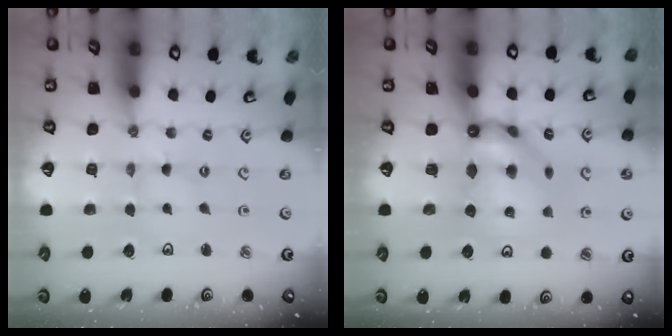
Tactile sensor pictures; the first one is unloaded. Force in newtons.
{"total": 10.4, "press": 10.4, "slide": 0.8}